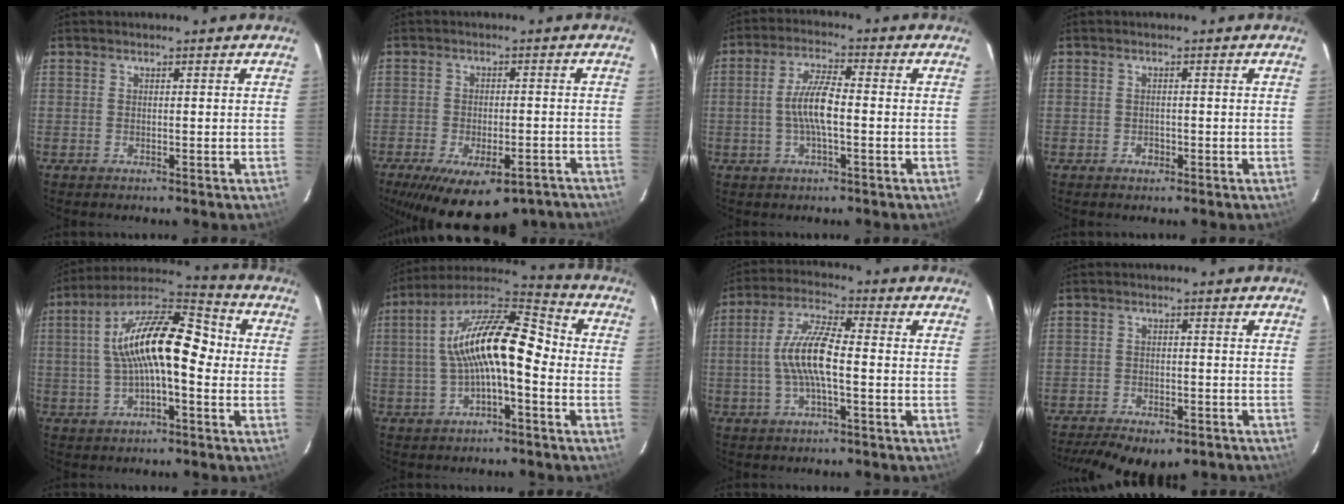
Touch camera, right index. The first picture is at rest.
{"total": 18.0, "force": [-12.8, 7.2, 10.4], "torque": [-0.200, -0.033, -0.173]}
{"total": 7.0, "force": [-1.0, 1.6, 6.8], "torque": [-0.135, 0.007, -0.021]}
{"total": 1.3, "force": [-0.6, 1.0, 0.6], "torque": [-0.010, 0.003, -0.006]}
{"total": 16.6, "force": [0.2, 6.3, 15.4], "torque": [-0.273, 0.028, -0.011]}
{"total": 15.4, "force": [-1.3, 5.2, 14.4], "torque": [-0.262, 0.028, -0.032]}
{"total": 9.7, "force": [-1.4, 2.2, 9.3], "torque": [-0.193, 0.009, -0.029]}
{"total": 15.2, "force": [-11.7, 6.1, 7.5], "torque": [-0.170, -0.021, -0.160]}